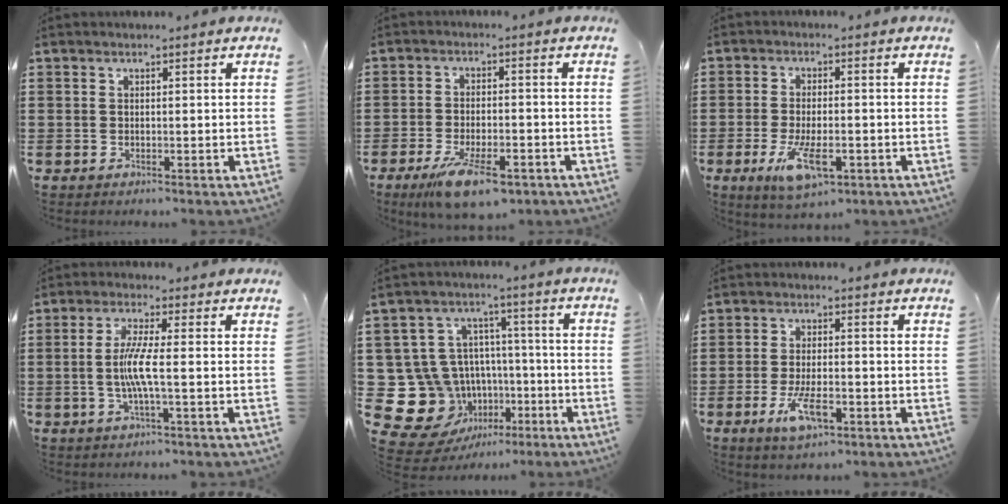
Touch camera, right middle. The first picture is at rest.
{"total": 8.9, "force": [-5.4, 2.6, 6.6], "torque": [-0.134, -0.008, -0.093]}
{"total": 7.1, "force": [-2.4, 3.0, 6.0], "torque": [-0.124, -0.017, -0.043]}
{"total": 5.4, "force": [-0.6, 0.0, 5.4], "torque": [-0.113, -0.012, -0.019]}
{"total": 14.8, "force": [-5.6, 12.8, 4.9], "torque": [-0.145, 0.004, -0.074]}
{"total": 6.5, "force": [-2.6, 2.4, 5.4], "torque": [-0.121, -0.011, -0.048]}